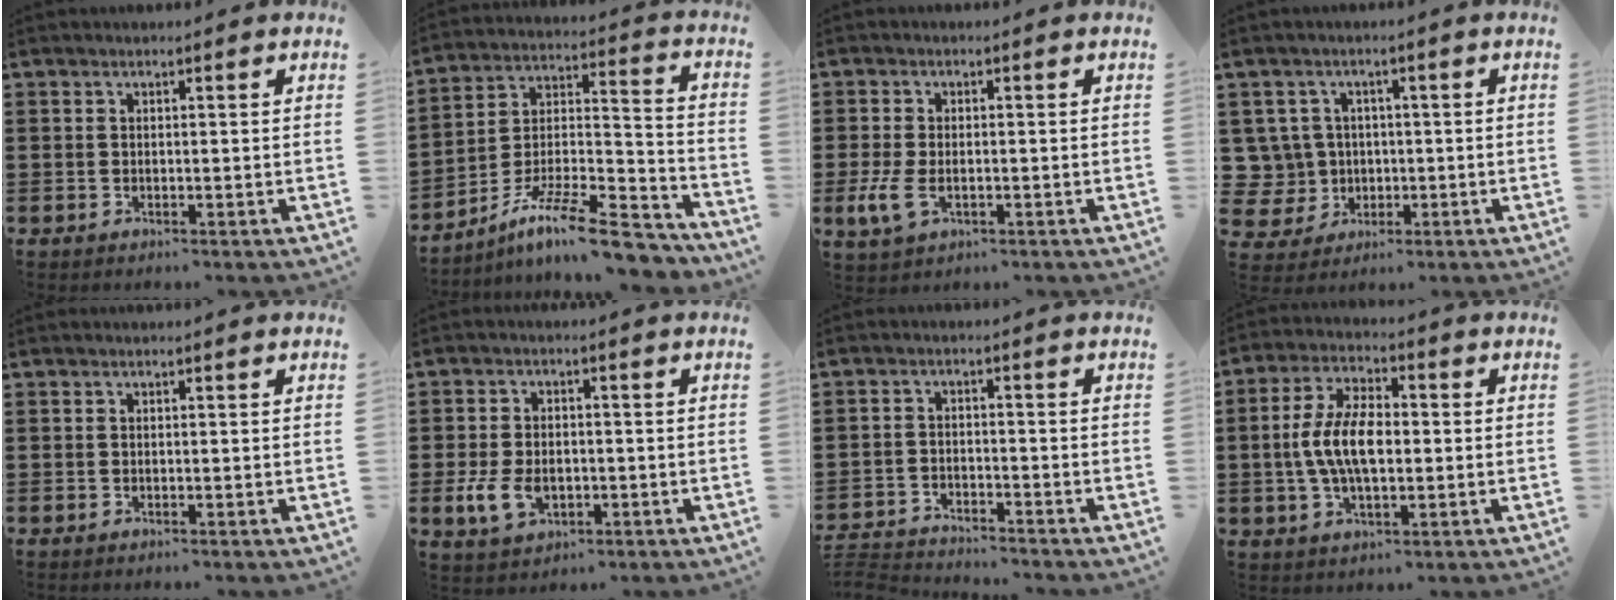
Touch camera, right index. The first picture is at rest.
{"total": 12.7, "force": [-10.0, 2.1, 7.6], "torque": [-0.121, 0.029, -0.185]}
{"total": 4.3, "force": [-1.0, 2.4, 3.5], "torque": [-0.097, -0.012, -0.026]}
{"total": 6.2, "force": [0.3, 6.0, 1.4], "torque": [-0.076, 0.008, 0.005]}
{"total": 0.0}
{"total": 5.3, "force": [-0.6, 3.6, 3.9], "torque": [-0.100, -0.004, -0.016]}
{"total": 3.1, "force": [-3.1, 0.2, -0.1], "torque": [-0.012, -0.003, -0.071]}
{"total": 8.6, "force": [-0.5, 4.2, 7.5], "torque": [-0.170, 0.001, -0.018]}